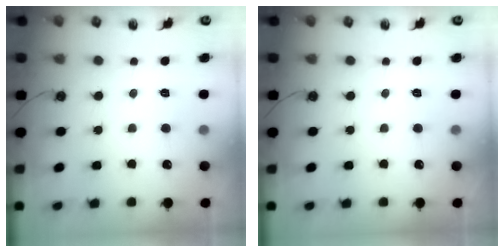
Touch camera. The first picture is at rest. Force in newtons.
{"total": 0.0}